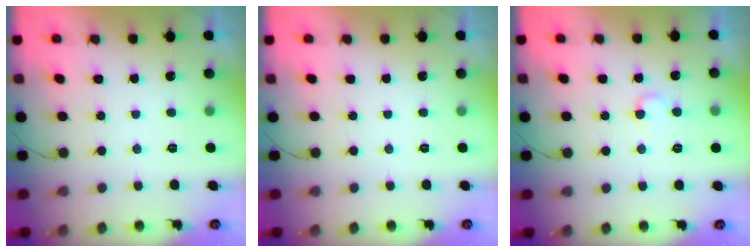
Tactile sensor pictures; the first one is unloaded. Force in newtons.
{"total": 0.0}
{"total": 4.4, "press": 4.4, "slide": 0.3}